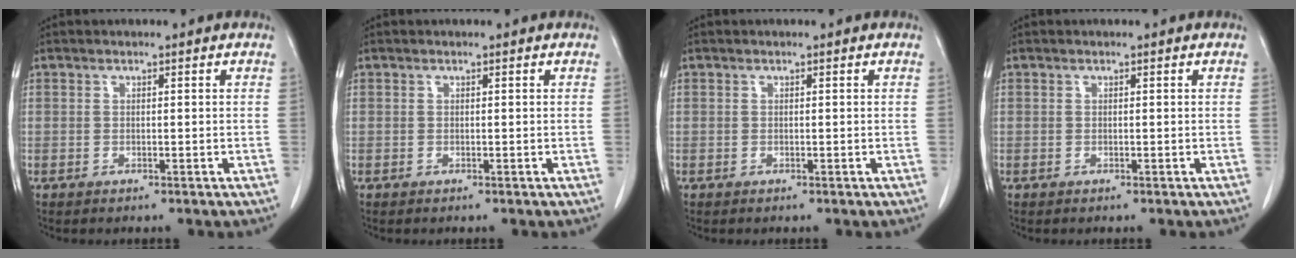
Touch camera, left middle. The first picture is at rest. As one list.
[{"total": 0.0}, {"total": 0.0}, {"total": 0.0}]